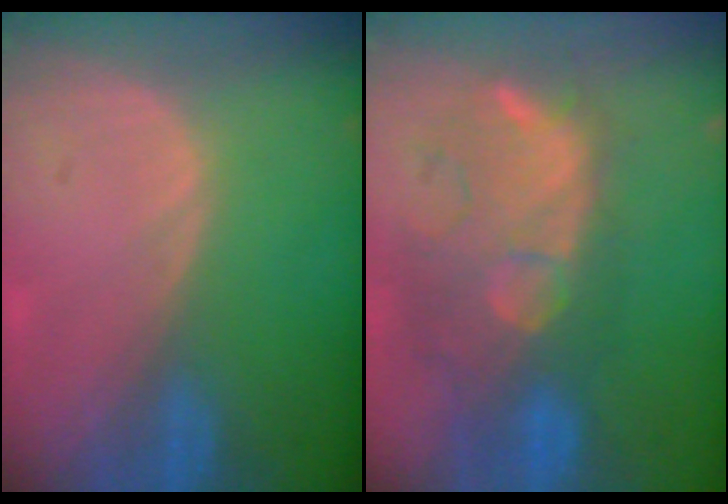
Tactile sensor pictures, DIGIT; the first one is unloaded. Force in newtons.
{"total": 11.3, "press": 10.5, "slide": 4.2}